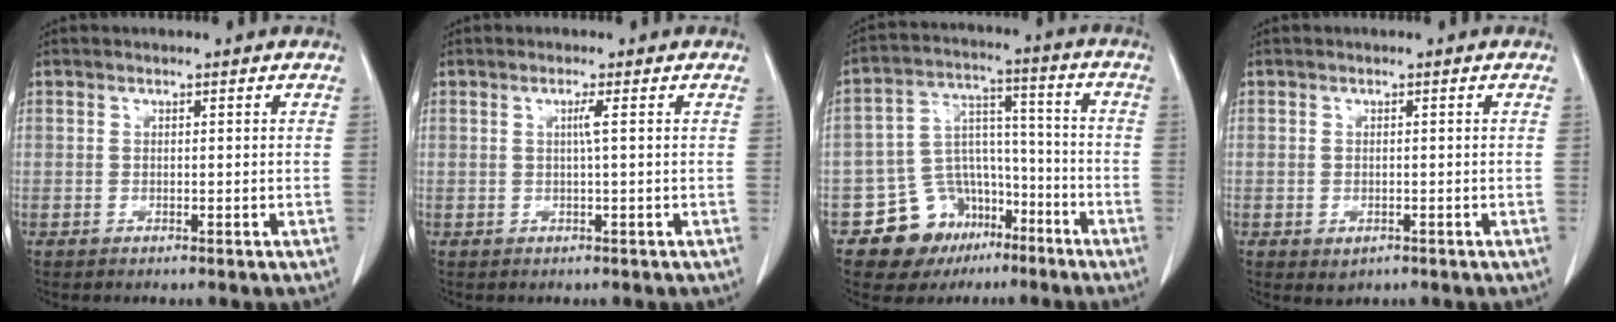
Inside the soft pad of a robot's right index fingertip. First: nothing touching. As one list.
[{"total": 1.3, "force": [0.2, -0.4, 1.2], "torque": [-0.024, 0.001, 0.003]}, {"total": 11.7, "force": [-6.8, 8.7, 3.9], "torque": [-0.060, 0.052, -0.098]}, {"total": 1.6, "force": [-0.7, 1.1, 0.9], "torque": [-0.012, 0.000, 0.000]}]